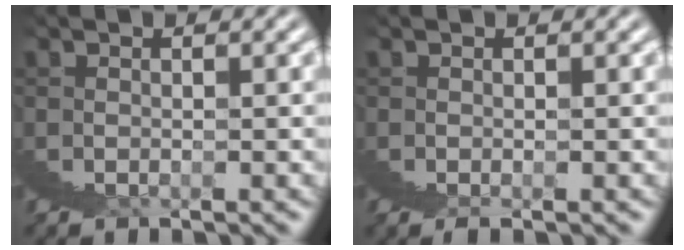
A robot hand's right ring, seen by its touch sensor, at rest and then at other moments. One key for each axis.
{"total": 1.1, "fx": 0.7, "fy": -0.3, "fz": 0.8, "tx": -0.008, "ty": 0.016, "tz": 0.007}